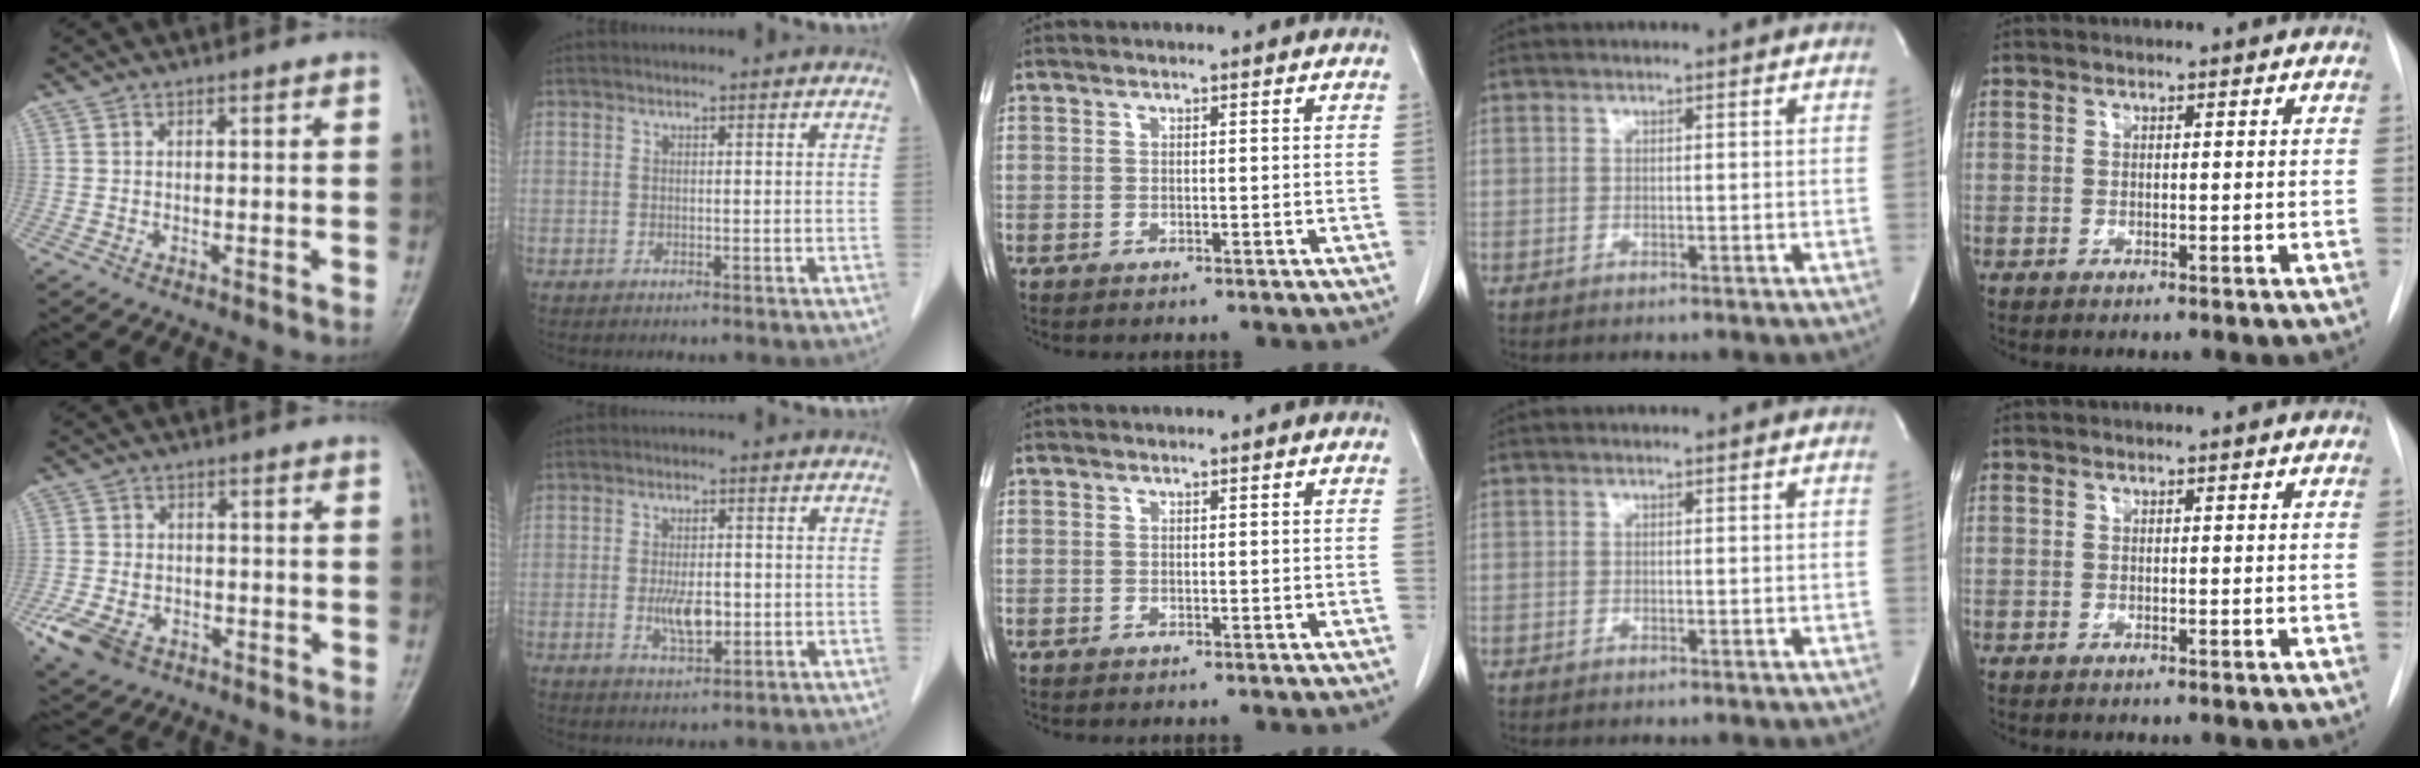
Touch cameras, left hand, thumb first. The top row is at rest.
{"thumb": {"total": 8.3, "force": [-4.2, 5.7, 4.2], "torque": [-0.090, 0.016, -0.071]}, "index": {"total": 4.8, "force": [-1.1, 1.8, 4.3], "torque": [-0.086, -0.004, -0.013]}}